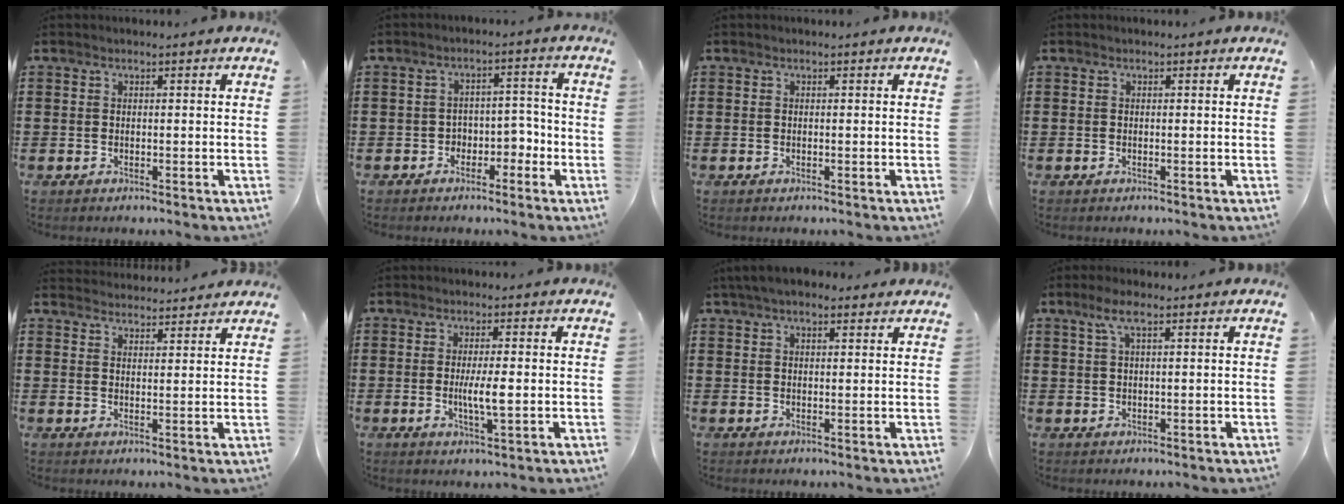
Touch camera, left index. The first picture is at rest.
{"total": 3.5, "force": [-2.1, 2.4, 1.5], "torque": [-0.034, 0.009, -0.047]}
{"total": 0.0}
{"total": 0.0}
{"total": 3.1, "force": [3.1, 0.1, -0.2], "torque": [-0.006, -0.013, 0.058]}
{"total": 4.5, "force": [-0.2, 0.6, 4.4], "torque": [-0.086, -0.005, -0.007]}
{"total": 3.8, "force": [3.0, 1.2, 2.0], "torque": [-0.046, 0.005, 0.055]}
{"total": 3.8, "force": [1.9, 0.9, 3.2], "torque": [-0.067, 0.005, 0.033]}